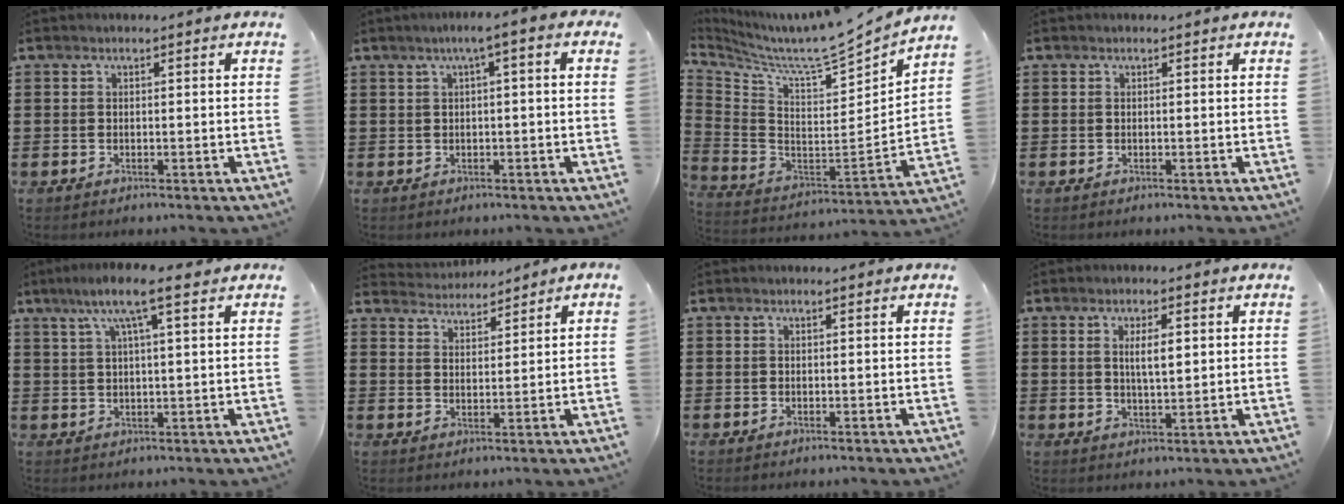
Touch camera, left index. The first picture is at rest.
{"total": 2.5, "force": [0.1, 0.1, 2.5], "torque": [-0.045, 0.004, 0.000]}
{"total": 6.6, "force": [6.2, -0.2, 2.2], "torque": [-0.073, -0.067, 0.095]}
{"total": 0.0}
{"total": 7.7, "force": [4.6, 1.0, 6.0], "torque": [-0.130, 0.004, 0.078]}
{"total": 3.4, "force": [3.3, 0.7, -0.1], "torque": [-0.011, -0.012, 0.061]}
{"total": 0.0}
{"total": 4.2, "force": [1.2, 1.2, 3.9], "torque": [-0.071, 0.004, 0.017]}